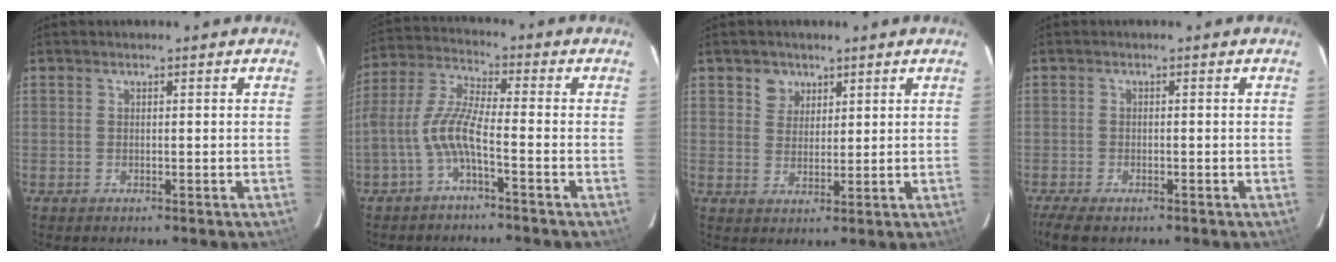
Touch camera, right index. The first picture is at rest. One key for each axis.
{"total": 7.6, "fx": -3.3, "fy": 1.1, "fz": 6.7, "tx": -0.159, "ty": 0.012, "tz": -0.065}
{"total": 3.8, "fx": 2.2, "fy": 3.0, "fz": 0.6, "tx": 0.003, "ty": 0.010, "tz": 0.040}
{"total": 5.2, "fx": -3.9, "fy": 1.6, "fz": 3.1, "tx": -0.075, "ty": -0.021, "tz": -0.072}